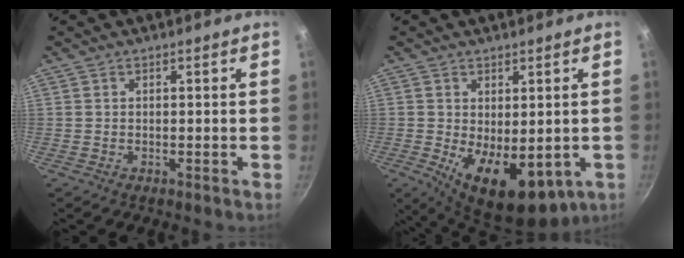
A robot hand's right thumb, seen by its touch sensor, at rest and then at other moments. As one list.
[{"total": 12.9, "force": [-2.1, 7.0, 10.7], "torque": [-0.137, -0.025, -0.013]}]